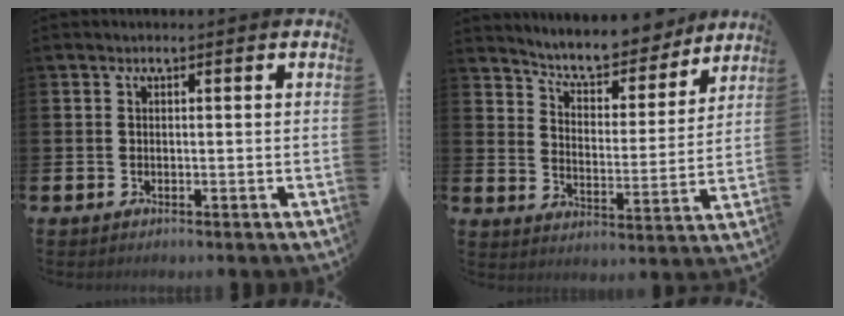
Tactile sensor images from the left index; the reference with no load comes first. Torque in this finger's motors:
{"motor_torque": [1.07, -1.06, 0.30, 0.08]}